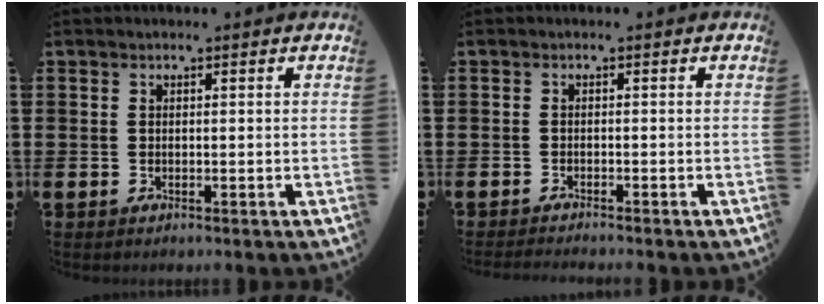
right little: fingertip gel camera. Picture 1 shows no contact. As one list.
[{"total": 0.8, "force": [-0.8, -0.1, 0.1], "torque": [-0.001, -0.002, -0.016]}]